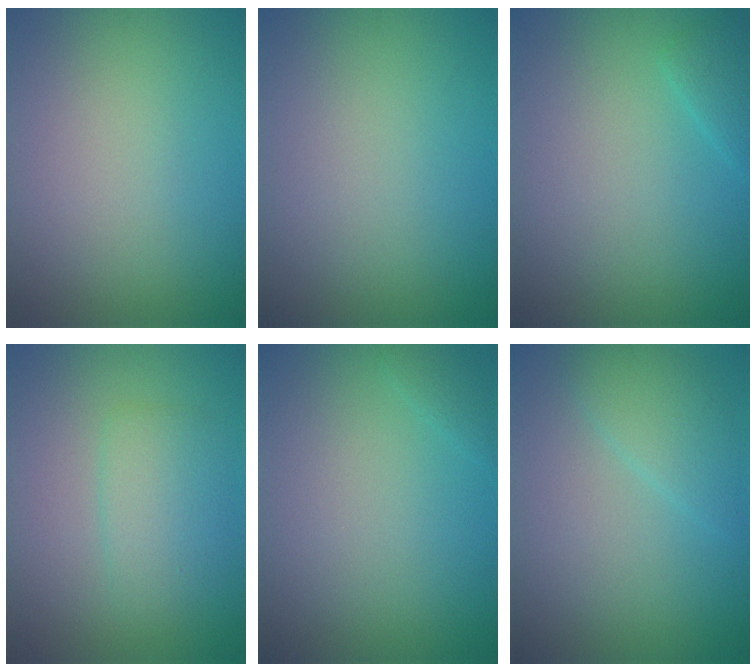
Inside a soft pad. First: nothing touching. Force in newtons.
{"total": 0.0}
{"total": 1.4, "press": 1.4, "slide": 0.1}
{"total": 3.0, "press": 3.0, "slide": 0.1}
{"total": 0.7, "press": 0.7, "slide": 0.0}
{"total": 2.3, "press": 2.3, "slide": 0.3}